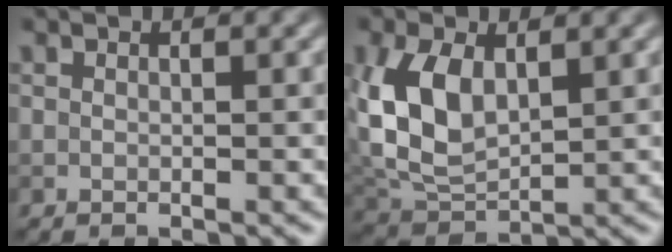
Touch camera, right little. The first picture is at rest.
{"total": 6.6, "force": [1.1, 3.9, 5.2], "torque": [-0.123, 0.001, 0.025]}